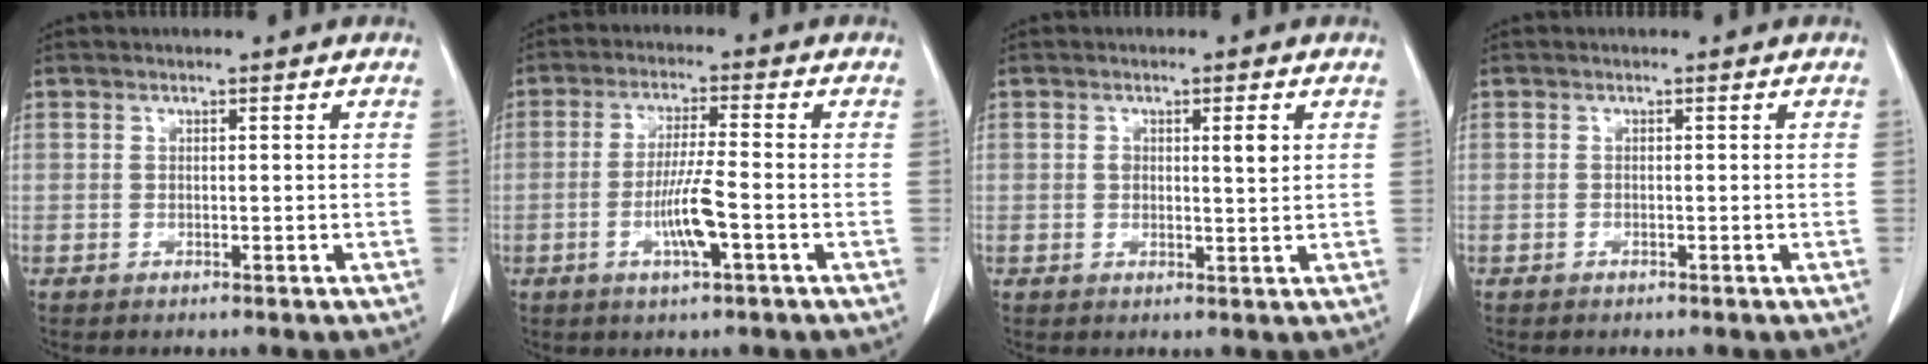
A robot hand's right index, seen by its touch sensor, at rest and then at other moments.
{"total": 6.6, "force": [-2.2, 0.1, 6.3], "torque": [-0.120, -0.006, -0.039]}
{"total": 2.8, "force": [0.8, 0.8, 2.5], "torque": [-0.041, 0.001, 0.014]}
{"total": 0.0}